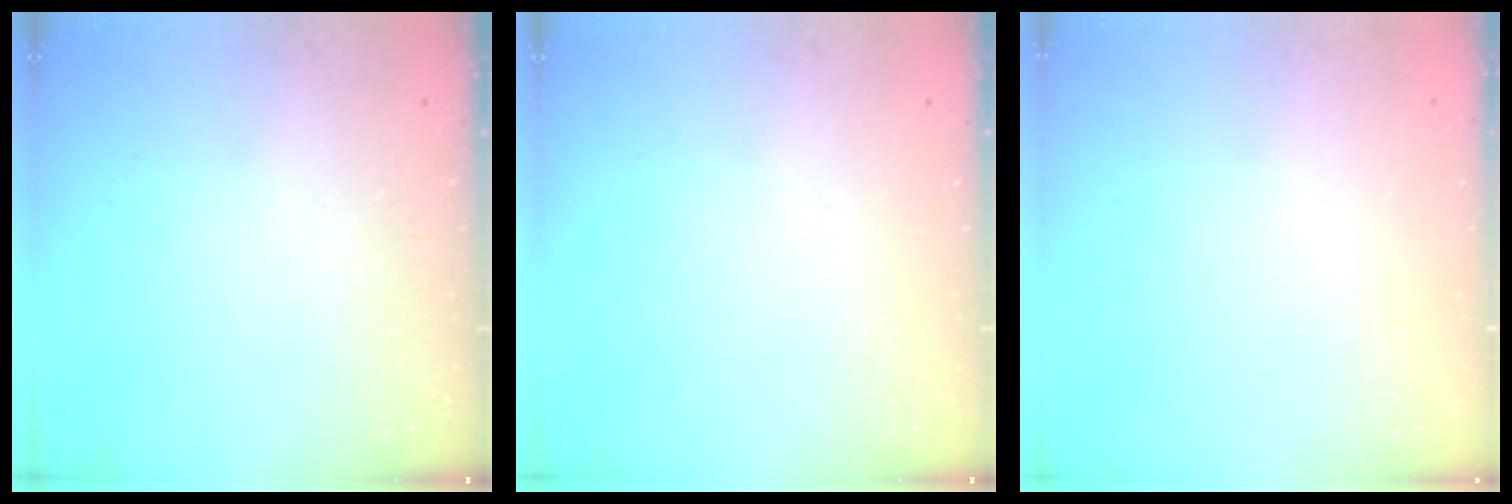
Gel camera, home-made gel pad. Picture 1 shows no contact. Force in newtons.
{"total": 0.0}
{"total": 0.0}